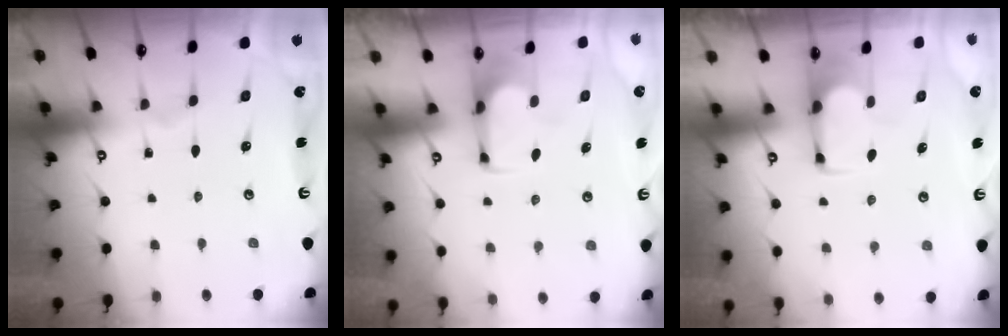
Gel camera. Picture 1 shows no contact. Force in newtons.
{"total": 3.7, "press": 3.6, "slide": 0.8}
{"total": 1.9, "press": 1.7, "slide": 0.9}